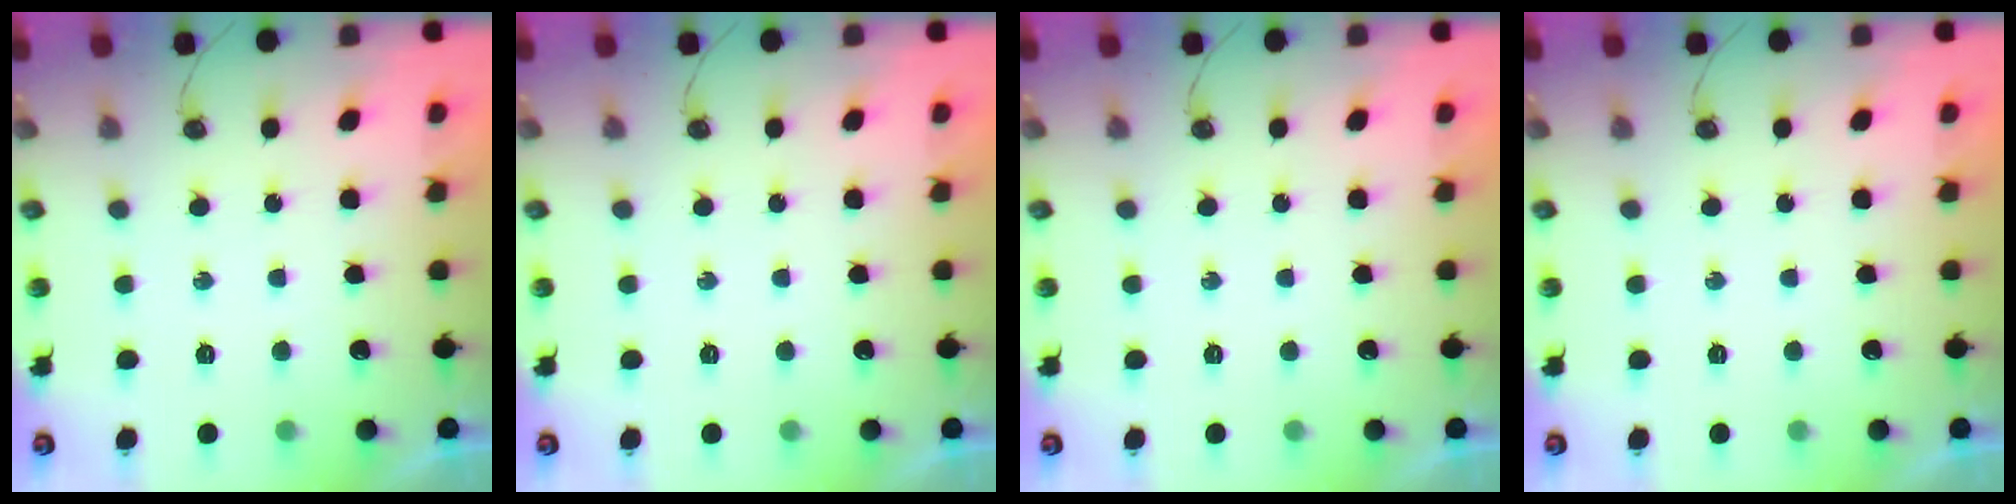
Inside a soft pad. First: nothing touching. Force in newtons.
{"total": 0.0}
{"total": 0.0}
{"total": 0.0}